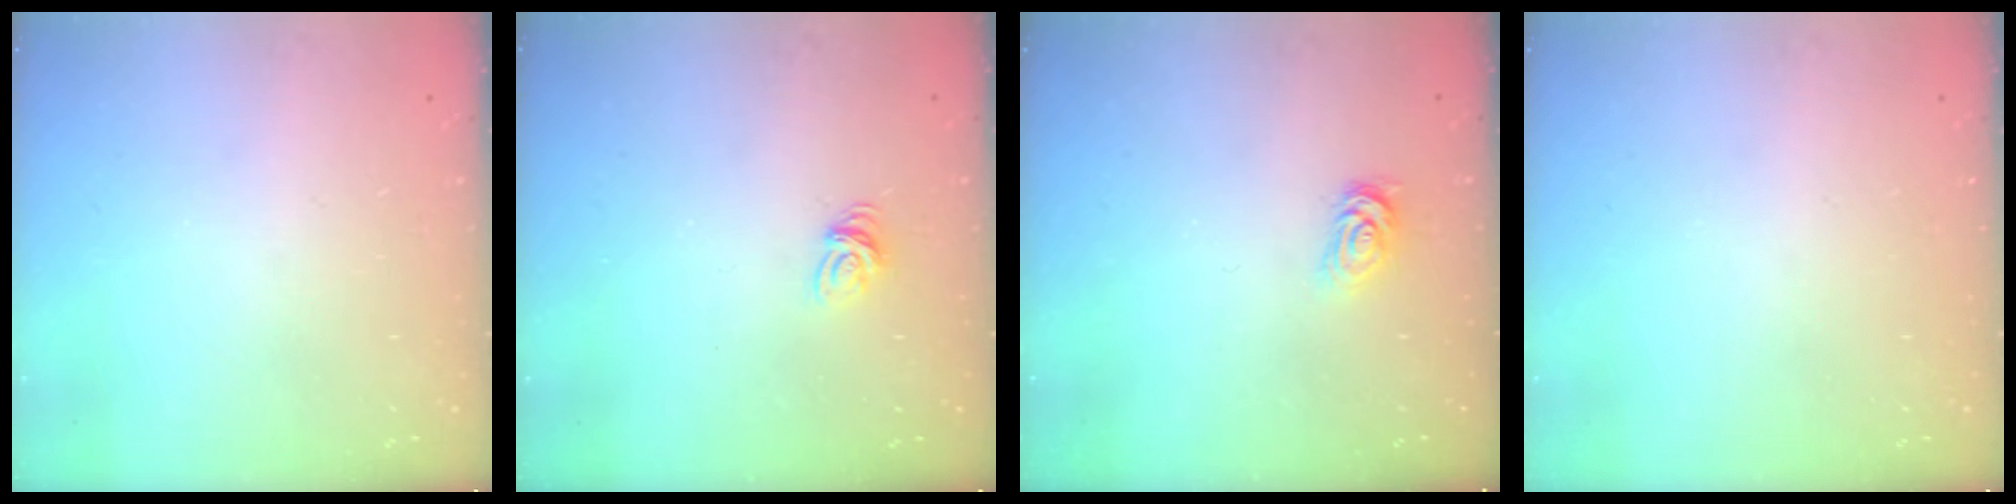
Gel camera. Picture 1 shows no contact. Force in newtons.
{"total": 5.3, "press": 5.2, "slide": 0.3}
{"total": 2.6, "press": 2.6, "slide": 0.4}
{"total": 0.0}